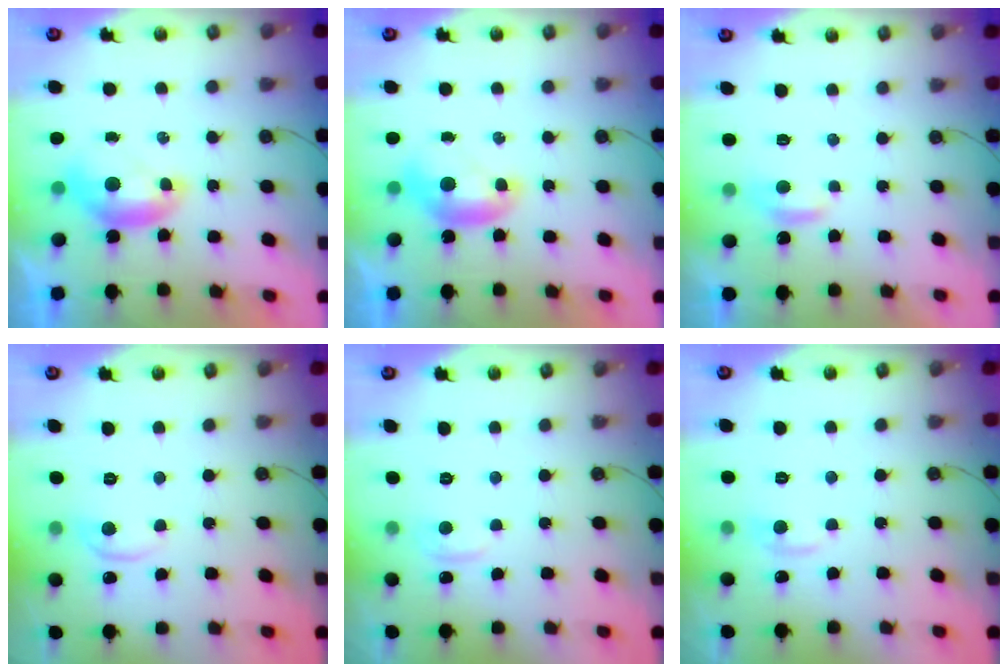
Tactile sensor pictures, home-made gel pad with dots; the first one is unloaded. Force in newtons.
{"total": 0.0}
{"total": 1.4, "press": 1.3, "slide": 0.5}
{"total": 1.4, "press": 1.3, "slide": 0.5}
{"total": 1.2, "press": 1.0, "slide": 0.8}
{"total": 0.7, "press": 0.4, "slide": 0.6}